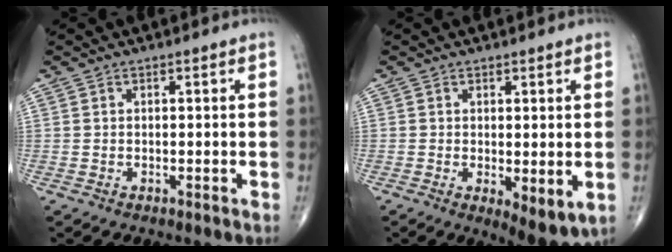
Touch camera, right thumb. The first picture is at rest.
{"total": 6.5, "force": [-1.1, 2.3, 6.0], "torque": [-0.079, -0.021, -0.009]}